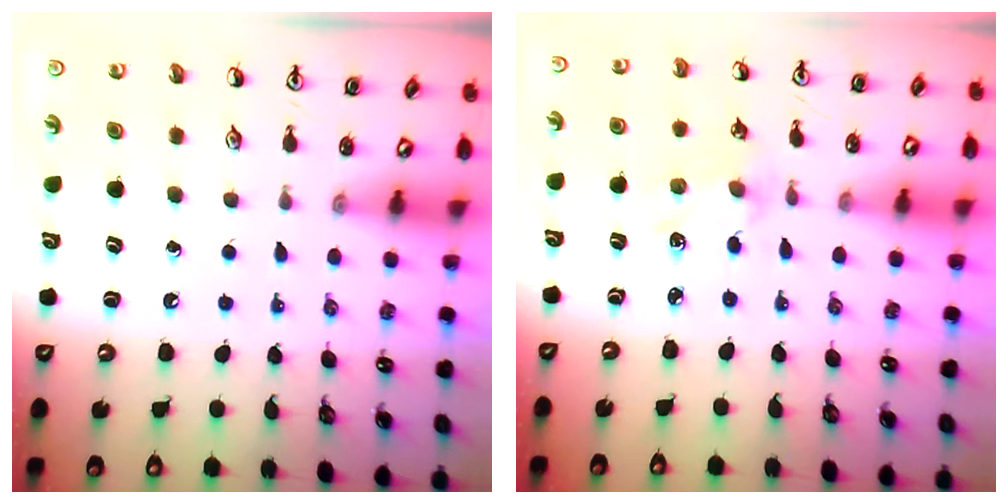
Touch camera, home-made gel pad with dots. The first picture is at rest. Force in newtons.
{"total": 1.8, "press": 1.8, "slide": 0.3}